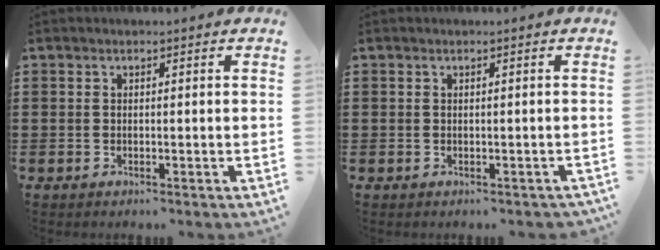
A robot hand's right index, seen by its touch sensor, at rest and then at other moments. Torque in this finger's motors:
{"motor_torque": [-0.61, 0.58, -0.73, -0.21]}